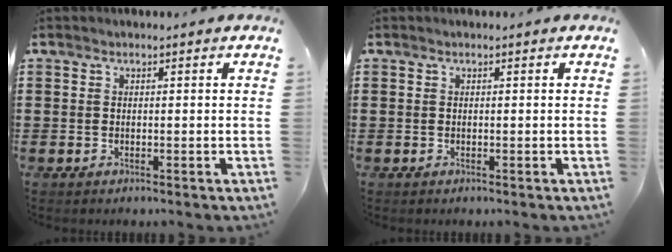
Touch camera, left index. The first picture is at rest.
{"total": 0.0}